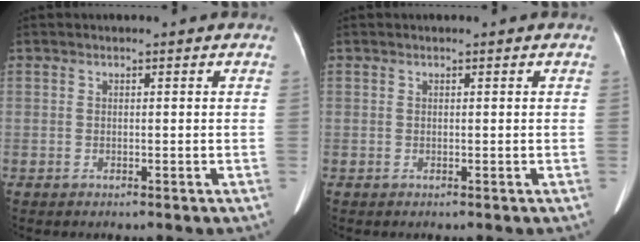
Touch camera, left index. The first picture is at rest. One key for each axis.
{"total": 0.0}